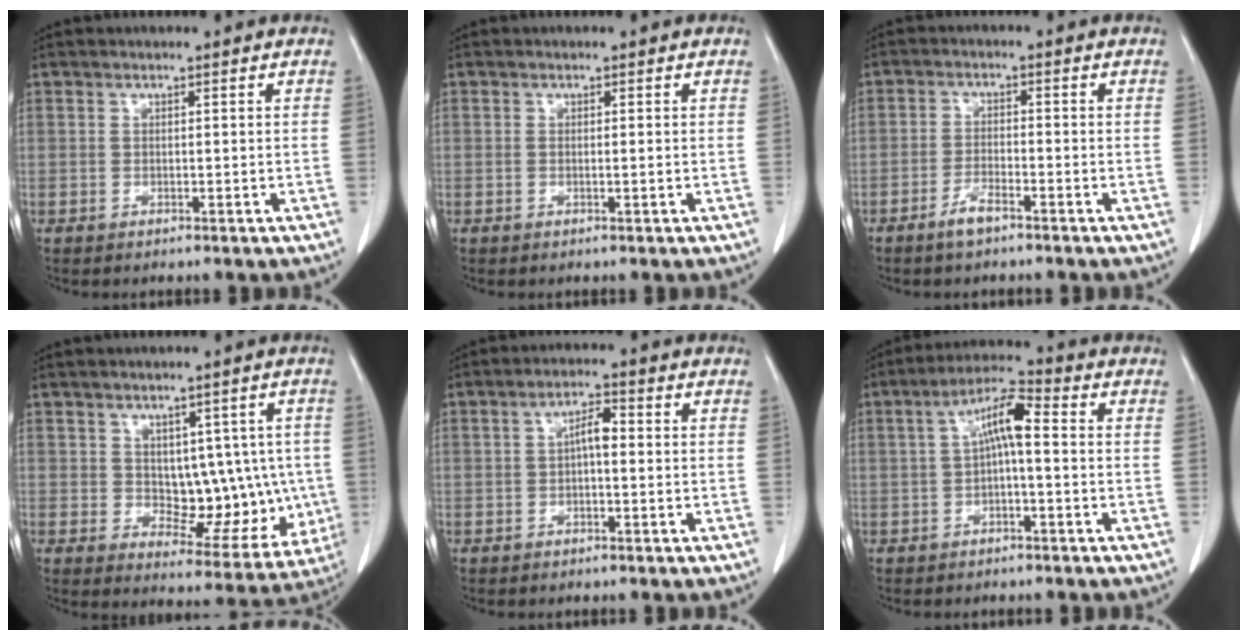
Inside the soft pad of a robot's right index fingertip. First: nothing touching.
{"total": 0.5, "force": [-0.1, 0.1, 0.5], "torque": [-0.011, -0.002, -0.001]}
{"total": 3.3, "force": [-2.5, 0.6, 2.1], "torque": [-0.044, 0.000, -0.049]}
{"total": 10.7, "force": [0.4, 6.2, 8.6], "torque": [-0.090, 0.012, 0.027]}
{"total": 3.3, "force": [0.0, 1.1, 3.1], "torque": [-0.054, 0.012, -0.003]}
{"total": 6.6, "force": [0.3, 1.4, 6.5], "torque": [-0.122, 0.026, 0.003]}